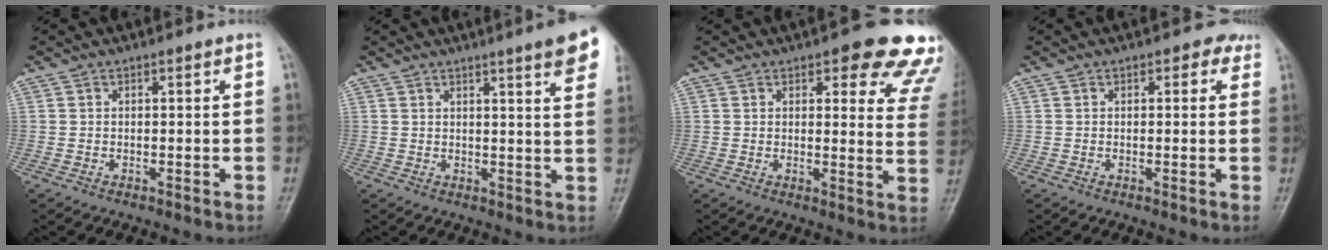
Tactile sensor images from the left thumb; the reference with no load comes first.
{"total": 8.7, "force": [5.4, 0.8, 6.8], "torque": [-0.072, -0.018, 0.057]}
{"total": 15.2, "force": [10.1, 5.1, 10.2], "torque": [-0.069, -0.040, 0.096]}
{"total": 2.3, "force": [1.1, 1.5, 1.3], "torque": [0.007, 0.002, 0.006]}